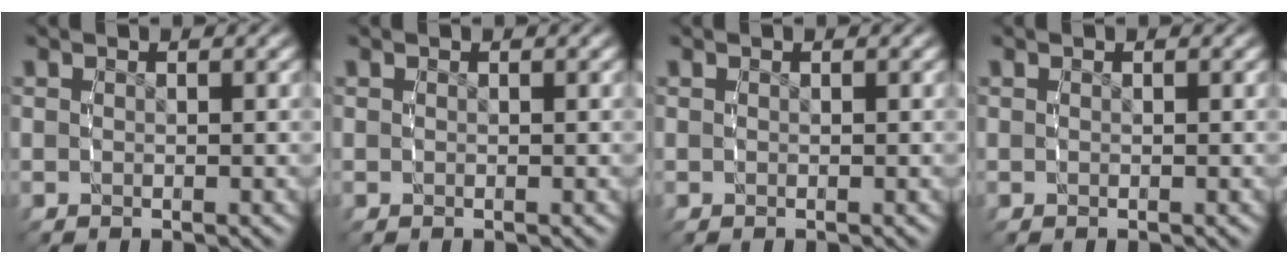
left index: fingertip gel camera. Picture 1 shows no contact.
{"total": 0.0}
{"total": 0.0}
{"total": 0.0}